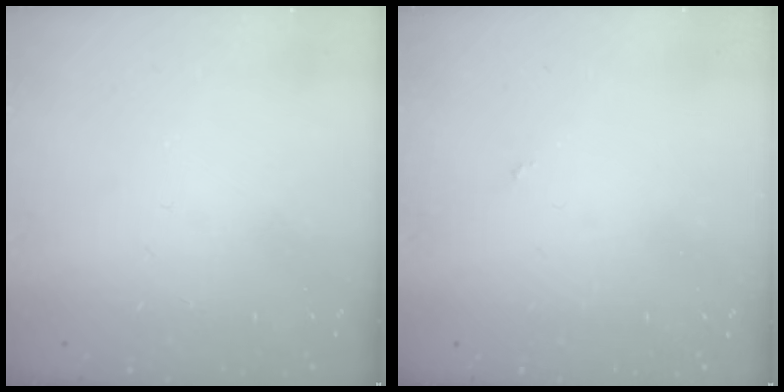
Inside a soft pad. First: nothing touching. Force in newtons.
{"total": 0.0}